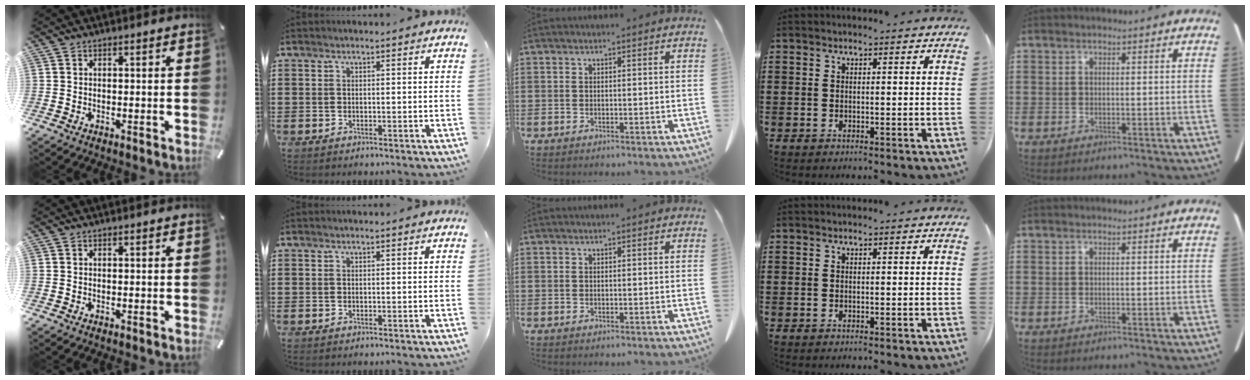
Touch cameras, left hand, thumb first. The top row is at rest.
{}